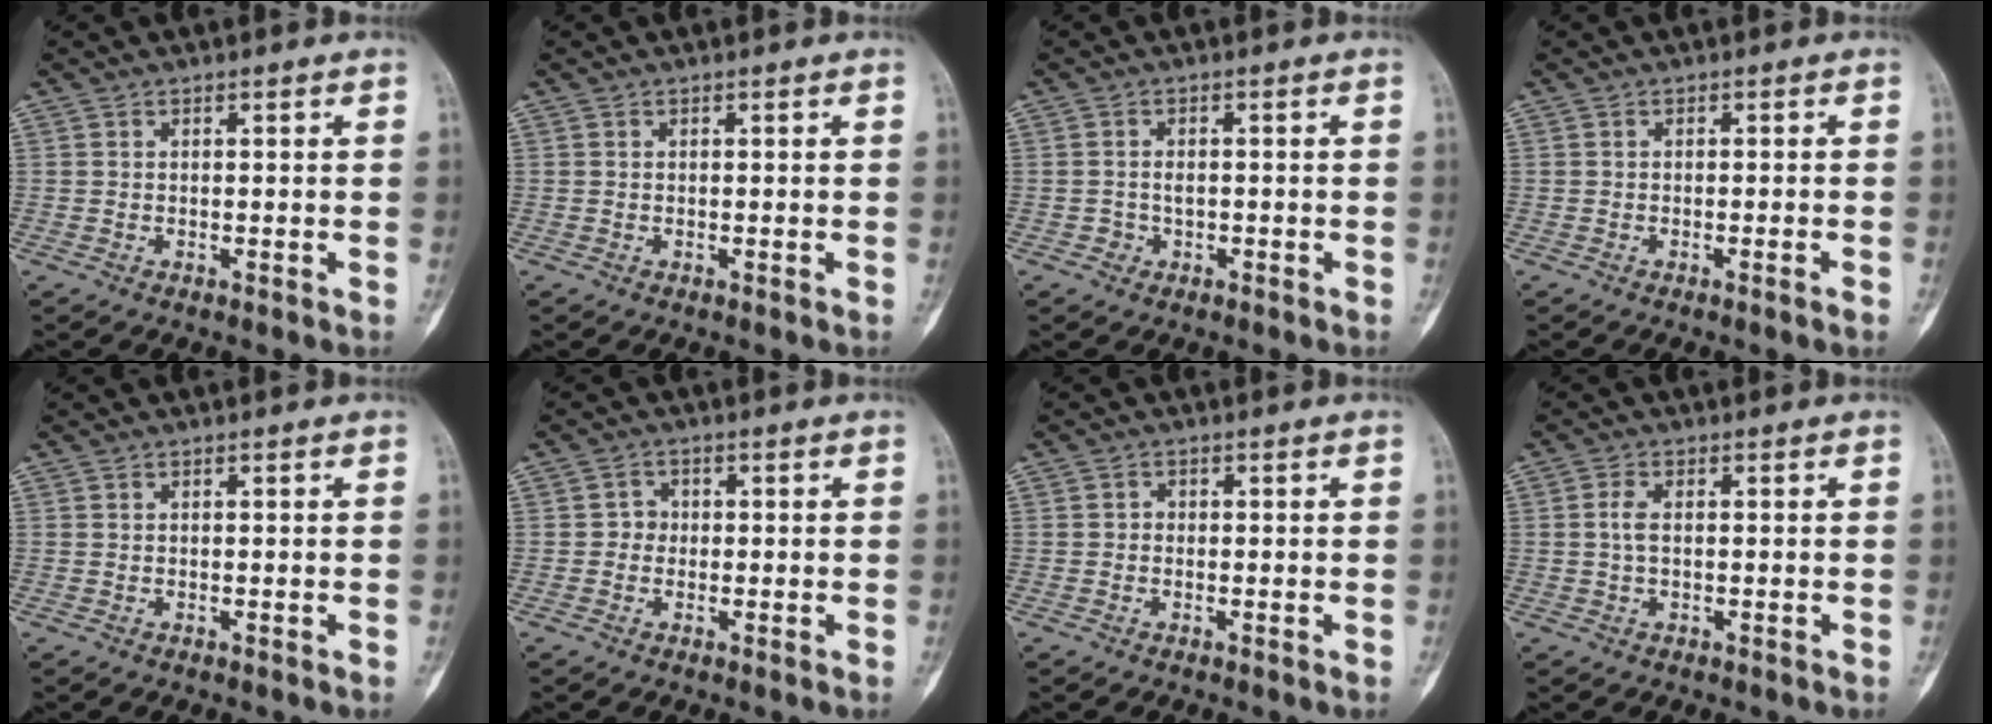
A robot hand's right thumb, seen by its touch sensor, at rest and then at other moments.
{"total": 0.0}
{"total": 1.7, "force": [-0.6, 1.4, 0.8], "torque": [-0.005, 0.008, -0.008]}
{"total": 1.5, "force": [-0.9, -0.2, 1.1], "torque": [-0.021, 0.000, -0.012]}
{"total": 0.0}
{"total": 1.9, "force": [-0.2, 1.8, 0.7], "torque": [0.003, 0.008, -0.010]}
{"total": 0.9, "force": [-0.2, 0.9, 0.4], "torque": [0.000, 0.004, -0.007]}
{"total": 2.5, "force": [0.1, 1.3, 2.1], "torque": [-0.048, 0.004, -0.001]}